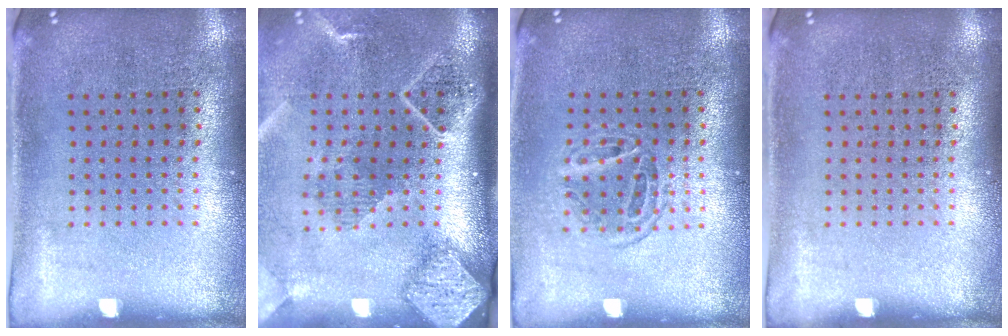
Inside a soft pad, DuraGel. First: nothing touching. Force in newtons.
{"total": 2.6, "press": 1.9, "slide": 1.8}
{"total": 1.3, "press": 1.1, "slide": 0.7}
{"total": 0.0}